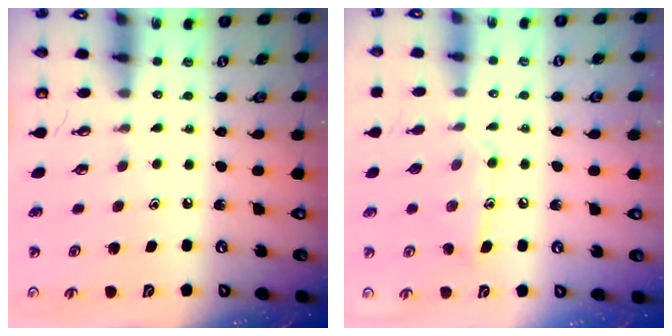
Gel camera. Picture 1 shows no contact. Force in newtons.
{"total": 10.0, "press": 10.0, "slide": 0.7}